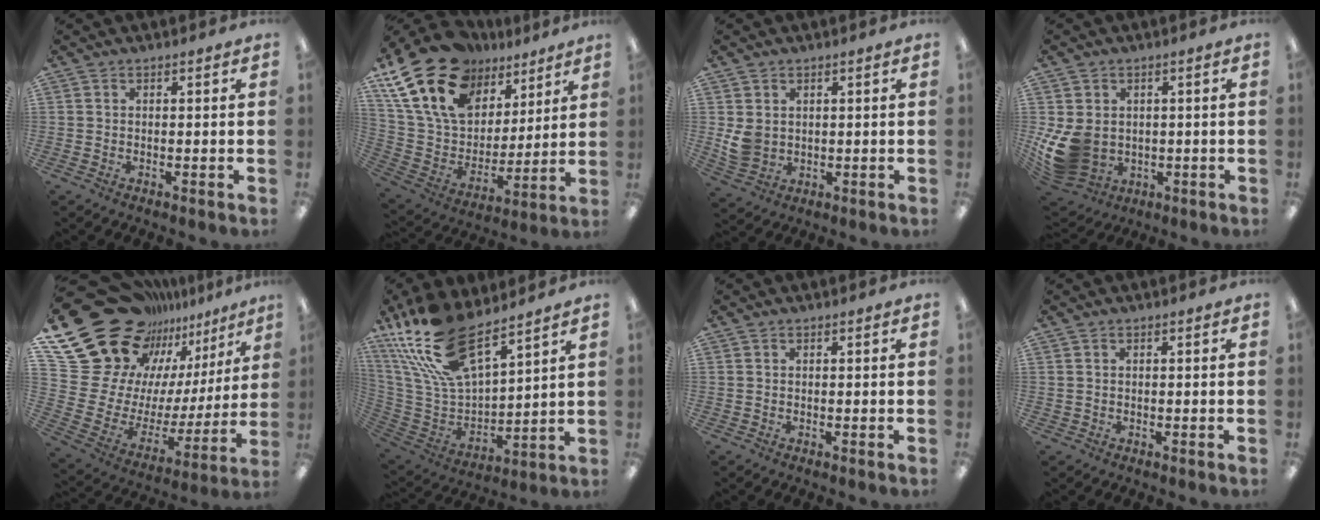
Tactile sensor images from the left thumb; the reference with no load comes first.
{"total": 23.9, "force": [14.2, 14.6, 12.5], "torque": [-0.263, -0.073, 0.263]}
{"total": 5.3, "force": [1.4, 4.5, 2.4], "torque": [-0.039, -0.001, 0.028]}
{"total": 11.7, "force": [-1.1, 9.6, 6.5], "torque": [-0.149, -0.001, -0.013]}
{"total": 26.5, "force": [17.9, 16.2, 10.9], "torque": [-0.196, -0.156, 0.364]}
{"total": 21.7, "force": [15.8, 8.4, 12.2], "torque": [-0.281, -0.086, 0.288]}
{"total": 0.0}
{"total": 0.7, "force": [0.2, 0.7, -0.1], "torque": [0.000, 0.005, 0.002]}